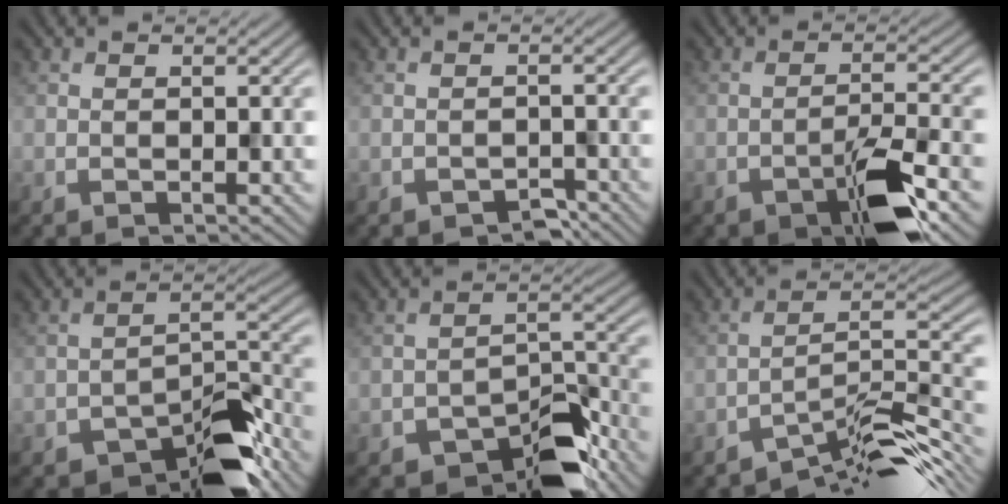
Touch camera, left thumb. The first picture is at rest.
{"total": 2.1, "force": [-1.7, 0.9, 0.8], "torque": [-0.011, 0.001, -0.028]}
{"total": 7.2, "force": [-4.1, 2.0, 5.6], "torque": [-0.097, 0.004, -0.072]}
{"total": 9.1, "force": [-6.6, 3.6, 5.1], "torque": [-0.058, 0.004, -0.121]}
{"total": 8.8, "force": [-6.5, 3.7, 4.7], "torque": [-0.054, -0.002, -0.115]}
{"total": 10.0, "force": [-8.0, 1.9, 5.8], "torque": [-0.089, 0.012, -0.141]}